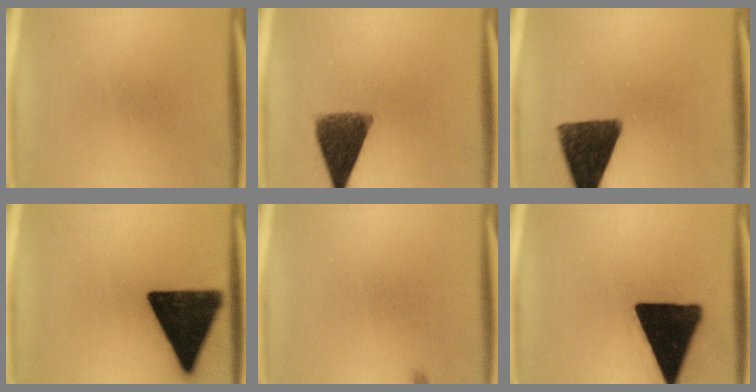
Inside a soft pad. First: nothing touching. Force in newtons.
{"total": 9.3}
{"total": 13.5}
{"total": 17.8}
{"total": 0.5}
{"total": 19.8}